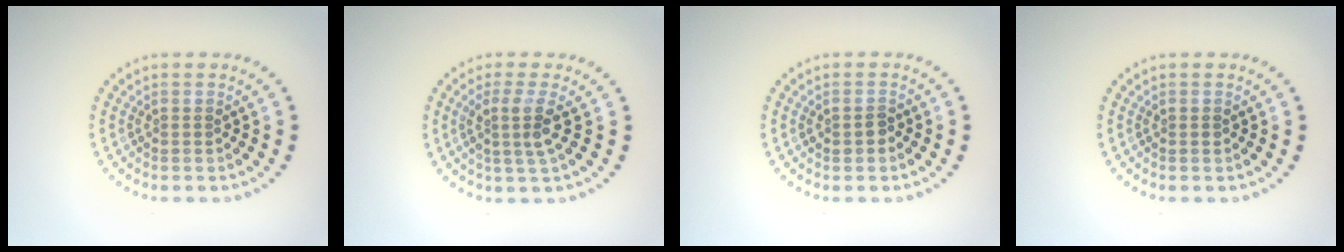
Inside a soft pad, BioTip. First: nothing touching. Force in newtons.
{"total": 2.7, "press": 2.0, "slide": 1.8}
{"total": 1.1, "press": 1.1, "slide": 0.1}
{"total": 0.6, "press": 0.6, "slide": 0.0}